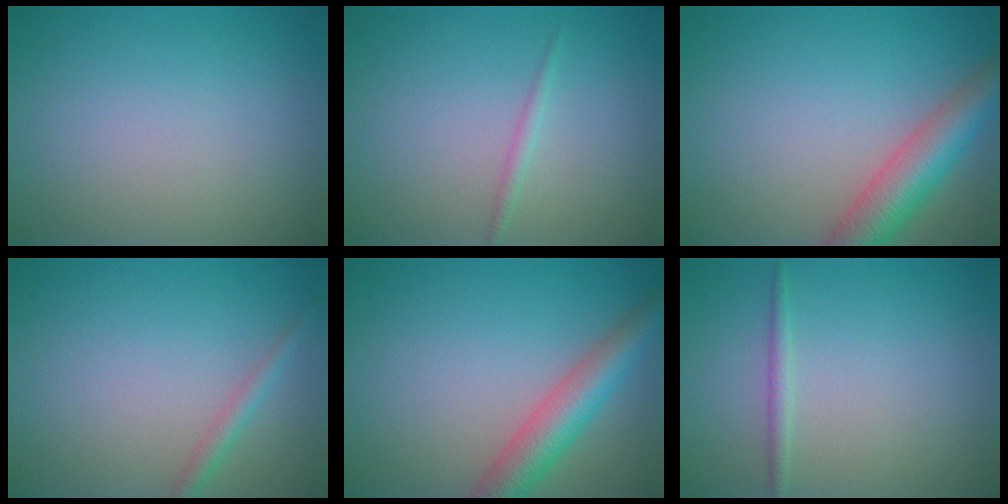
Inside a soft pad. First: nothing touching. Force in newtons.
{"total": 0.9, "press": 0.9, "slide": 0.1}
{"total": 5.7, "press": 5.7, "slide": 0.2}
{"total": 1.5, "press": 1.5, "slide": 0.0}
{"total": 5.0, "press": 5.0, "slide": 0.2}
{"total": 1.1, "press": 1.1, "slide": 0.1}